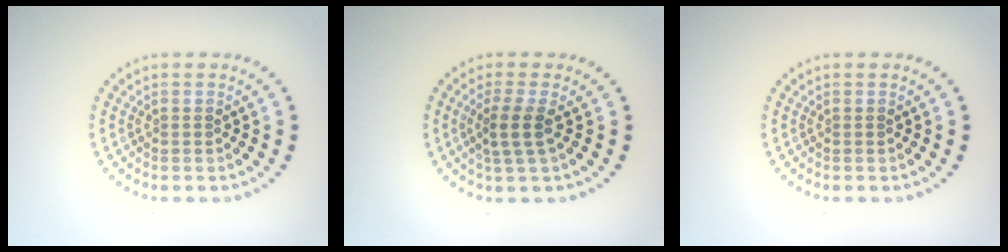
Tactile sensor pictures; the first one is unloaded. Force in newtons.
{"total": 2.2, "press": 1.8, "slide": 1.3}
{"total": 0.0}